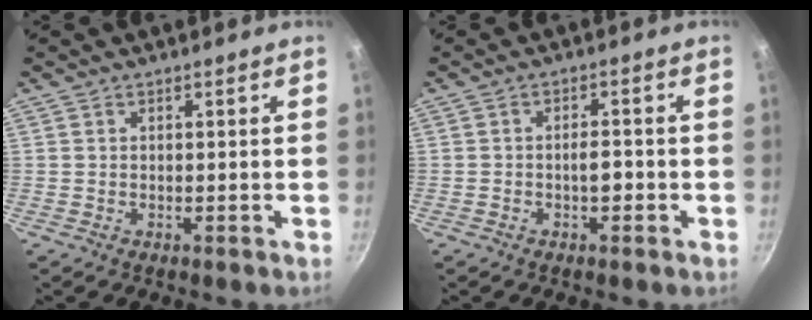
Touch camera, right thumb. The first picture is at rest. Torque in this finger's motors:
{"motor_torque": [0.98, 0.57, 1.01, -0.85, 0.37]}